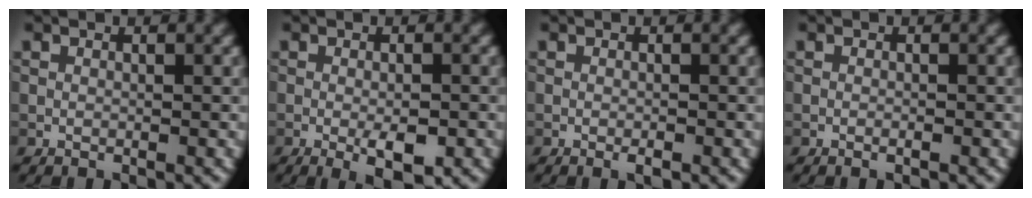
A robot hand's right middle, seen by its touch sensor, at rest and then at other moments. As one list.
[{"total": 3.2, "force": [-1.1, 0.8, 2.9], "torque": [-0.048, -0.007, -0.015]}, {"total": 0.8, "force": [-0.4, 0.2, 0.7], "torque": [-0.011, -0.003, -0.006]}, {"total": 0.7, "force": [-0.2, 0.1, 0.6], "torque": [-0.009, -0.004, -0.008]}]